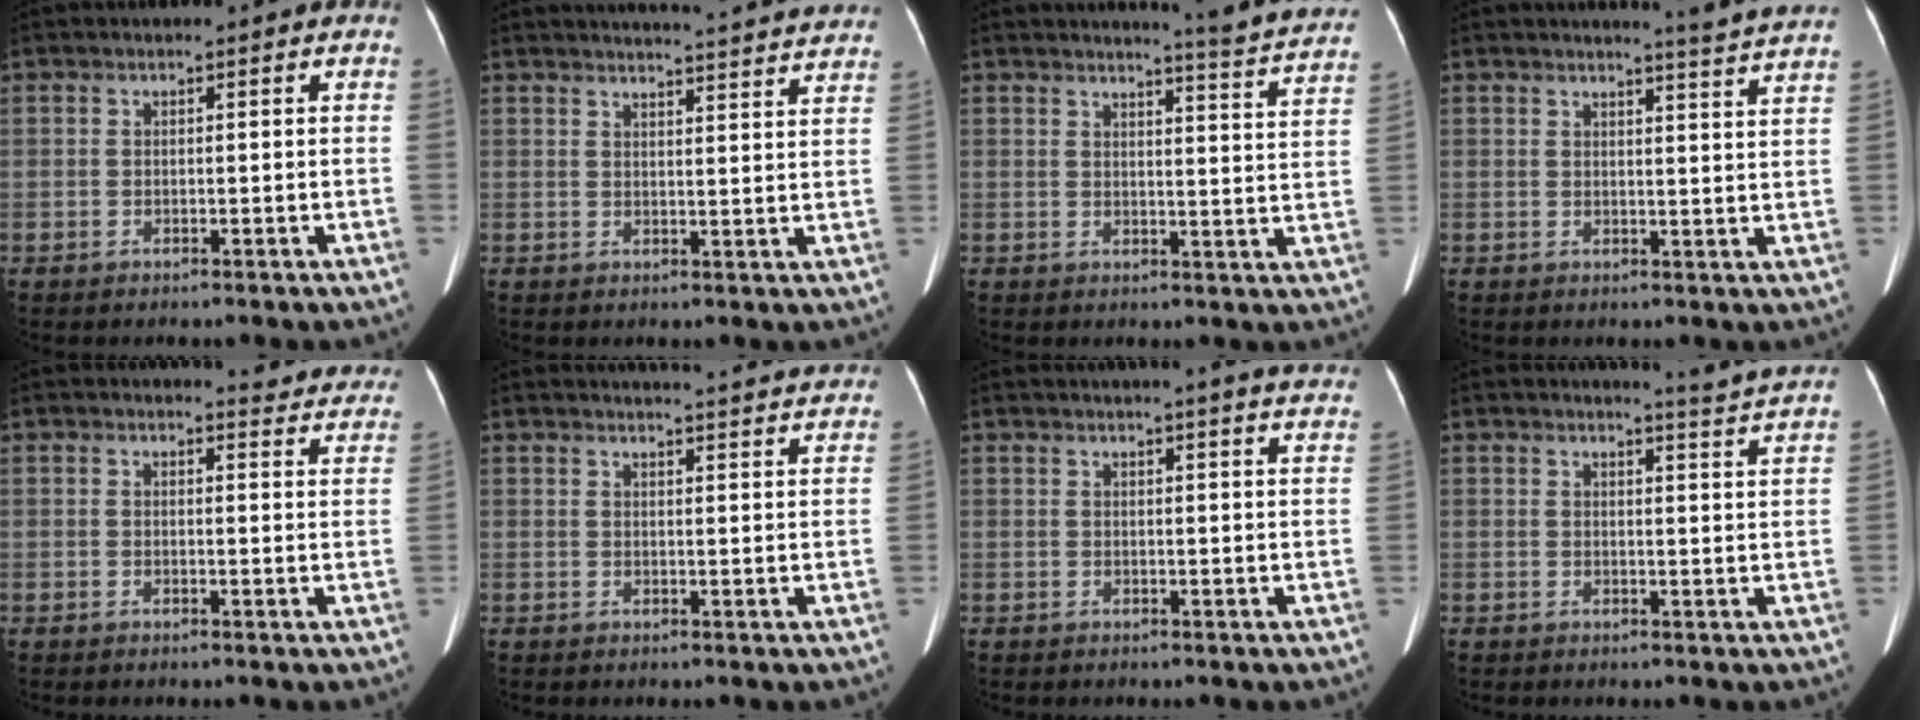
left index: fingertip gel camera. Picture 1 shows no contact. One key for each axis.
{"total": 19.2, "fx": 18.4, "fy": 0.6, "fz": 5.3, "tx": -0.067, "ty": -0.028, "tz": 0.213}
{"total": 12.1, "fx": 11.6, "fy": -1.4, "fz": 3.0, "tx": -0.039, "ty": -0.074, "tz": 0.117}
{"total": 7.4, "fx": 7.0, "fy": -1.6, "fz": 1.9, "tx": -0.033, "ty": -0.034, "tz": 0.067}
{"total": 8.3, "fx": 8.1, "fy": 1.4, "fz": 0.8, "tx": 0.016, "ty": -0.027, "tz": 0.062}
{"total": 16.9, "fx": 16.3, "fy": 0.7, "fz": 4.7, "tx": -0.054, "ty": -0.021, "tz": 0.183}
{"total": 16.8, "fx": 15.4, "fy": 0.3, "fz": 6.7, "tx": -0.088, "ty": -0.021, "tz": 0.171}
{"total": 6.5, "fx": 6.1, "fy": -1.8, "fz": 1.0, "tx": -0.029, "ty": -0.040, "tz": 0.061}